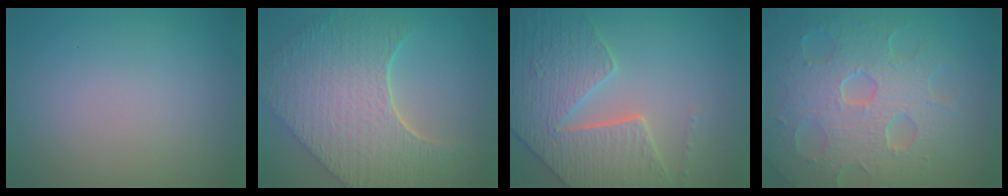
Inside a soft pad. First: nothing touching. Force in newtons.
{"total": 9.8, "press": 7.0, "slide": 6.9}
{"total": 7.1, "press": 5.9, "slide": 4.0}
{"total": 8.6, "press": 6.1, "slide": 6.1}